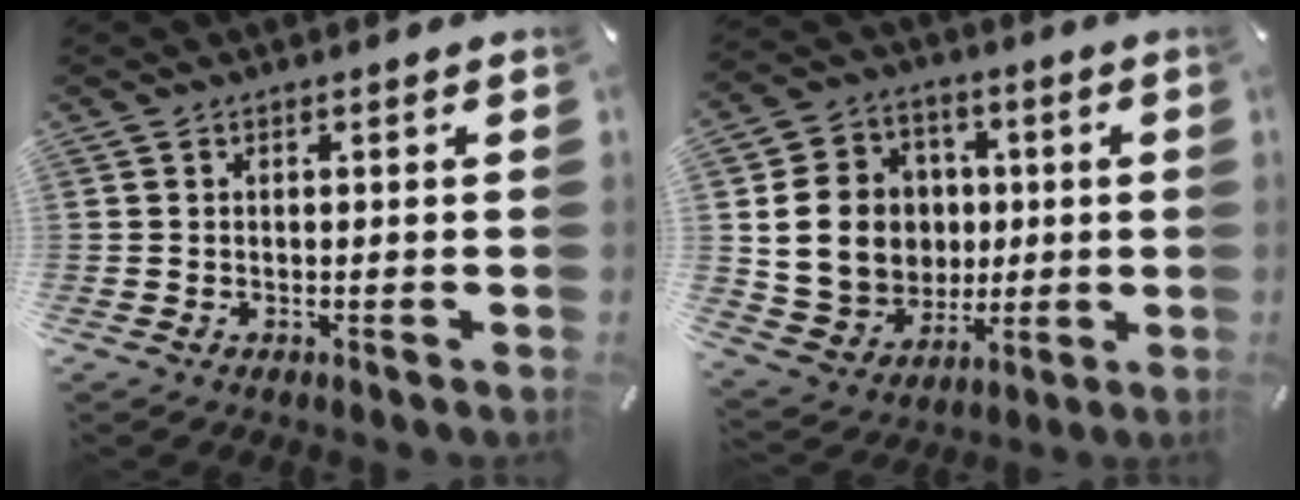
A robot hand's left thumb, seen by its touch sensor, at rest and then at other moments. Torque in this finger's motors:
{"motor_torque": [1.58, 1.54, 0.46, -0.13, 0.14]}